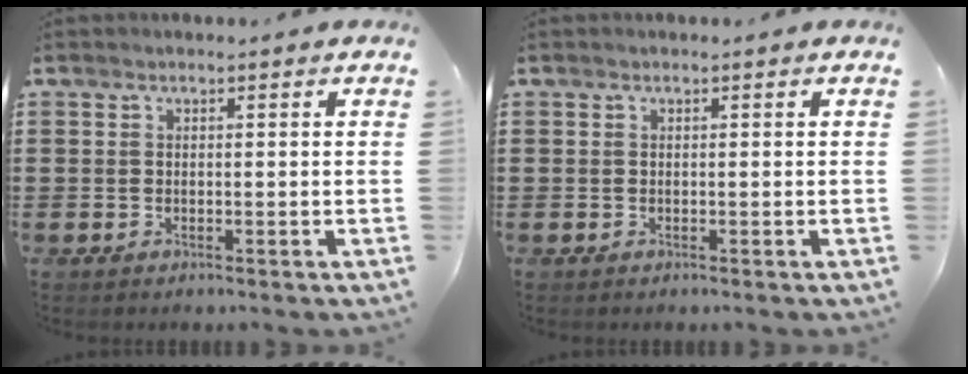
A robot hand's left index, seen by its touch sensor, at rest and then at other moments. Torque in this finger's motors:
{"motor_torque": [0.00, 0.00, 0.00, 0.01]}